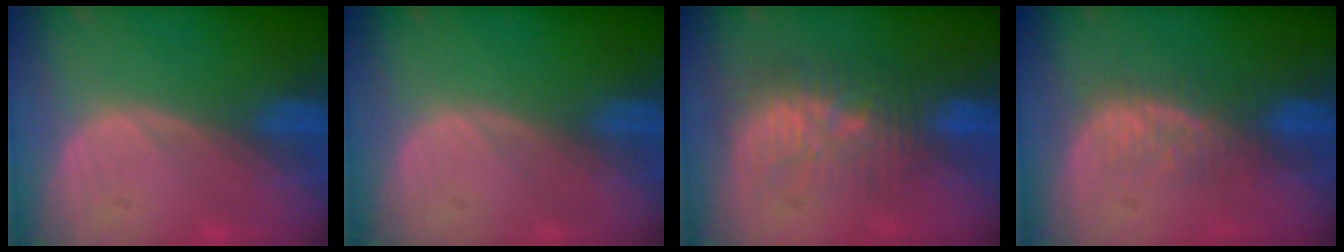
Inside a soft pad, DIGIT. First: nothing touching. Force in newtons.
{"total": 0.0}
{"total": 9.2, "press": 8.5, "slide": 3.4}
{"total": 5.0, "press": 4.7, "slide": 1.6}